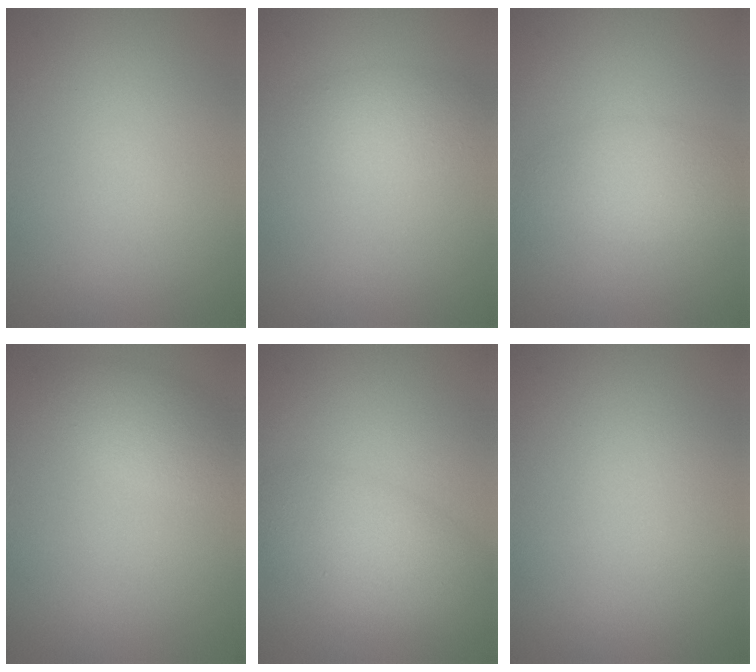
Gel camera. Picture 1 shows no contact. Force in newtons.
{"total": 2.1, "press": 2.1, "slide": 0.1}
{"total": 3.1, "press": 3.1, "slide": 0.1}
{"total": 2.5, "press": 2.5, "slide": 0.1}
{"total": 4.5, "press": 4.5, "slide": 0.1}
{"total": 0.0}